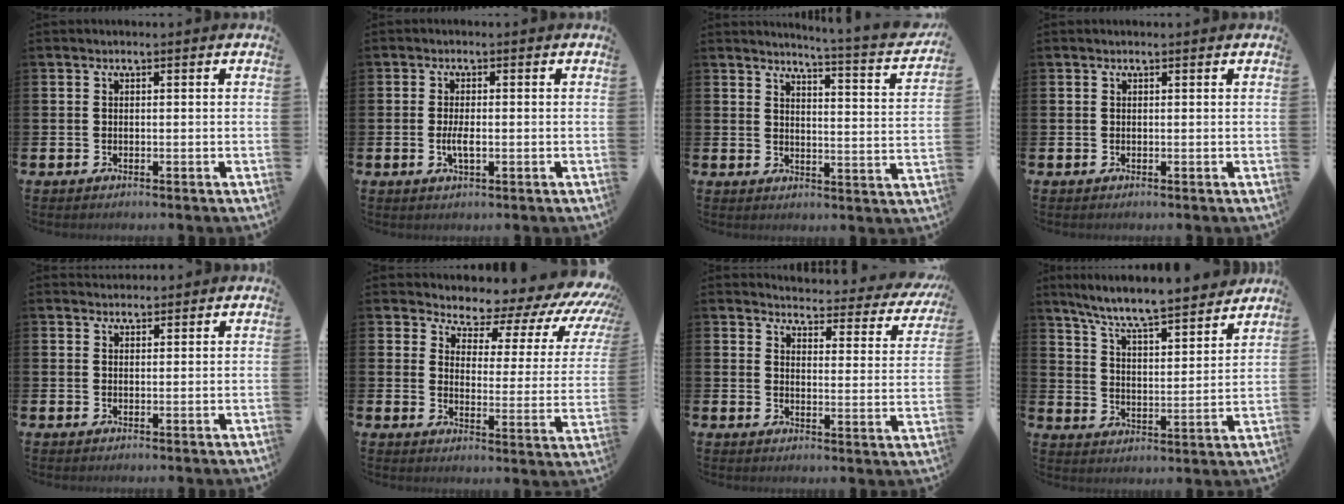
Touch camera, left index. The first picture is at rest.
{"total": 2.5, "force": [-0.3, 0.8, 2.3], "torque": [-0.041, -0.001, -0.006]}
{"total": 4.1, "force": [3.8, -0.5, 1.5], "torque": [-0.032, -0.043, 0.055]}
{"total": 0.0}
{"total": 1.8, "force": [1.7, 0.7, 0.0], "torque": [0.004, -0.003, 0.030]}
{"total": 5.2, "force": [4.6, 2.1, 1.1], "torque": [-0.024, -0.057, 0.067]}
{"total": 3.2, "force": [3.0, 0.8, 0.8], "torque": [-0.023, -0.035, 0.041]}
{"total": 8.1, "force": [7.7, 0.4, 2.6], "torque": [-0.078, -0.064, 0.131]}